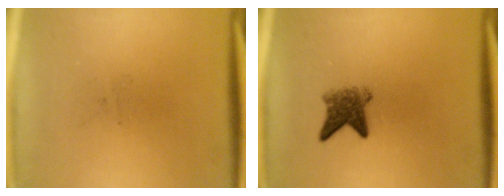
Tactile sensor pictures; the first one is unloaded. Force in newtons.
{"total": 3.8}